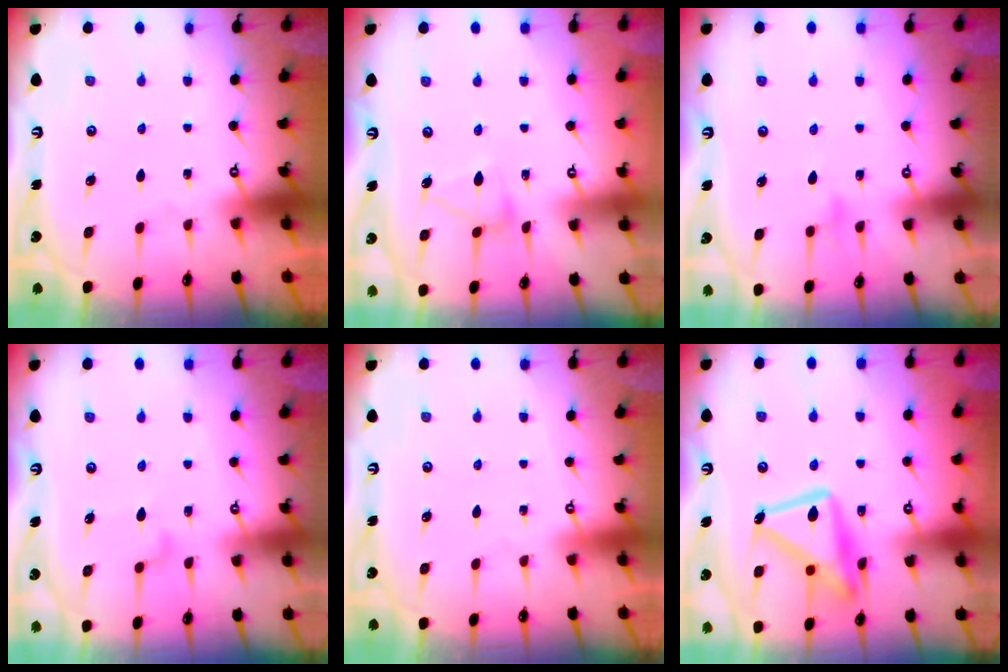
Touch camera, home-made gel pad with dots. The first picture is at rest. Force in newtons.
{"total": 9.7, "press": 9.7, "slide": 0.6}
{"total": 6.5, "press": 6.5, "slide": 0.4}
{"total": 8.4, "press": 8.4, "slide": 0.5}
{"total": 3.9, "press": 3.9, "slide": 0.1}
{"total": 17.6, "press": 17.5, "slide": 1.2}